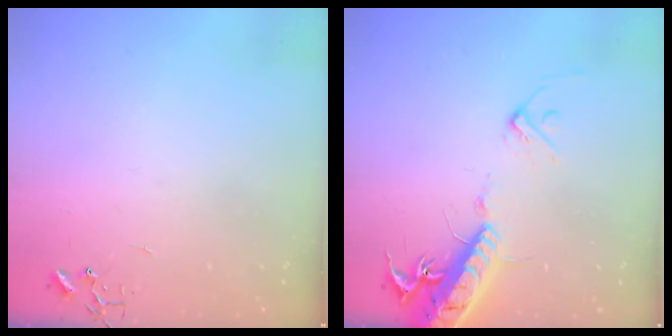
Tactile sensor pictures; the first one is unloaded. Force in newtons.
{"total": 17.9, "press": 17.6, "slide": 3.5}